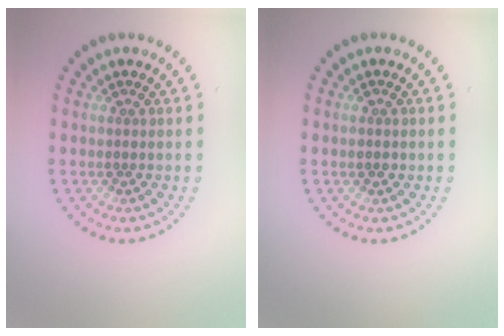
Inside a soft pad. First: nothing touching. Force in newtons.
{"total": 1.0, "press": 1.0, "slide": 0.1}